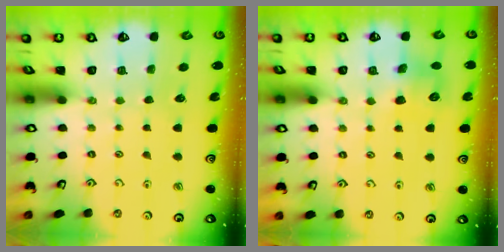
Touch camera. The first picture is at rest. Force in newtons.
{"total": 7.6, "press": 7.5, "slide": 1.0}